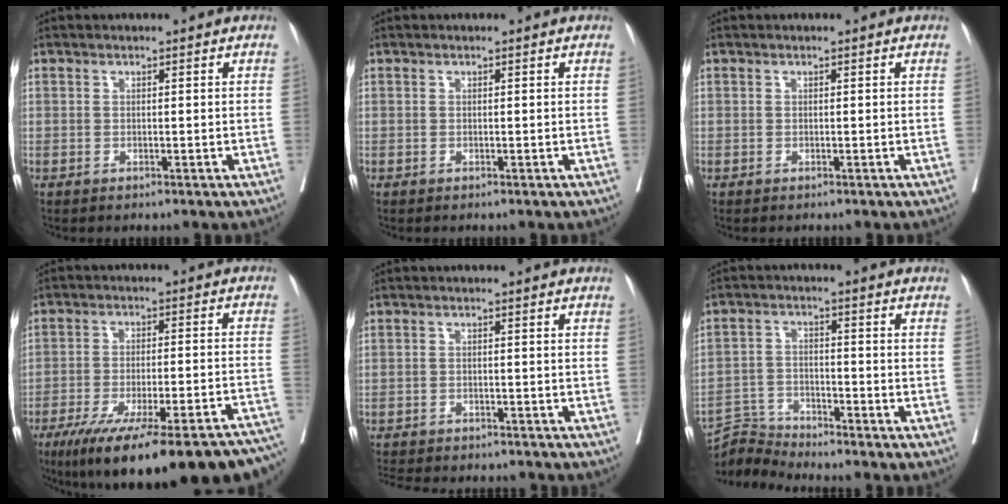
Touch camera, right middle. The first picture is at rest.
{"total": 0.0}
{"total": 0.0}
{"total": 27.6, "force": [-21.8, 3.2, 16.5], "torque": [-0.178, -0.024, -0.298]}
{"total": 11.7, "force": [-10.6, 2.6, 4.2], "torque": [-0.080, -0.010, -0.140]}
{"total": 5.3, "force": [-5.1, -0.8, -1.1], "torque": [0.015, -0.005, -0.096]}